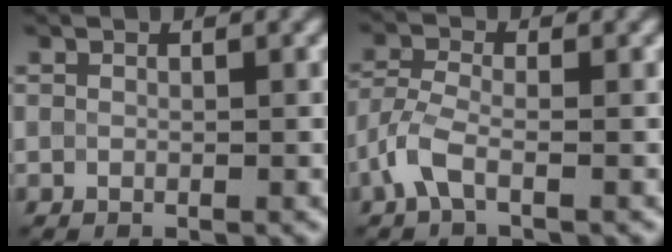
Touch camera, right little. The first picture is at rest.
{"total": 2.8, "force": [-1.6, 1.0, 2.2], "torque": [-0.056, 0.000, -0.044]}